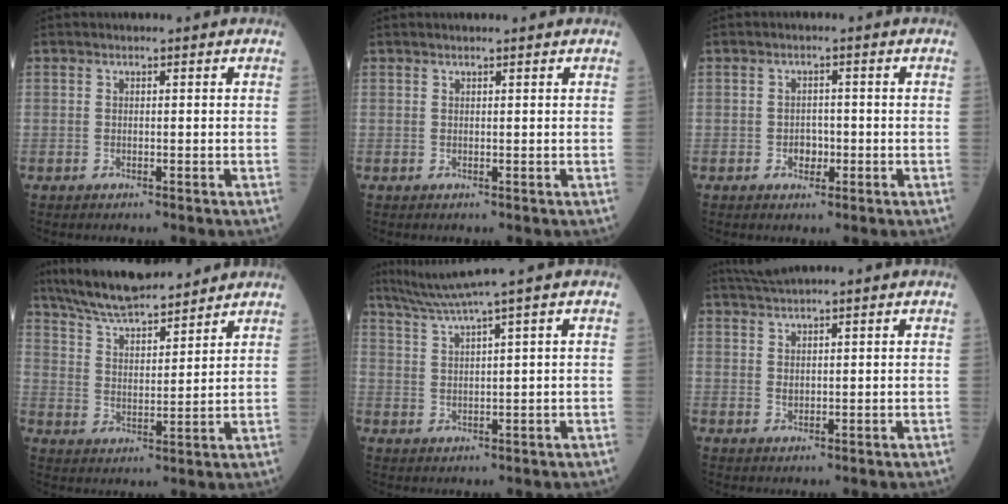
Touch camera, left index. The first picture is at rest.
{"total": 1.6, "force": [1.5, -0.1, 0.7], "torque": [-0.008, 0.014, 0.024]}
{"total": 2.1, "force": [-0.7, 1.5, 1.2], "torque": [-0.015, 0.005, -0.008]}
{"total": 12.9, "force": [11.6, 1.9, 5.3], "torque": [-0.098, 0.017, 0.205]}
{"total": 4.9, "force": [3.9, -2.2, 2.1], "torque": [-0.051, 0.000, 0.083]}
{"total": 2.8, "force": [2.5, 0.0, 1.3], "torque": [-0.030, 0.006, 0.057]}